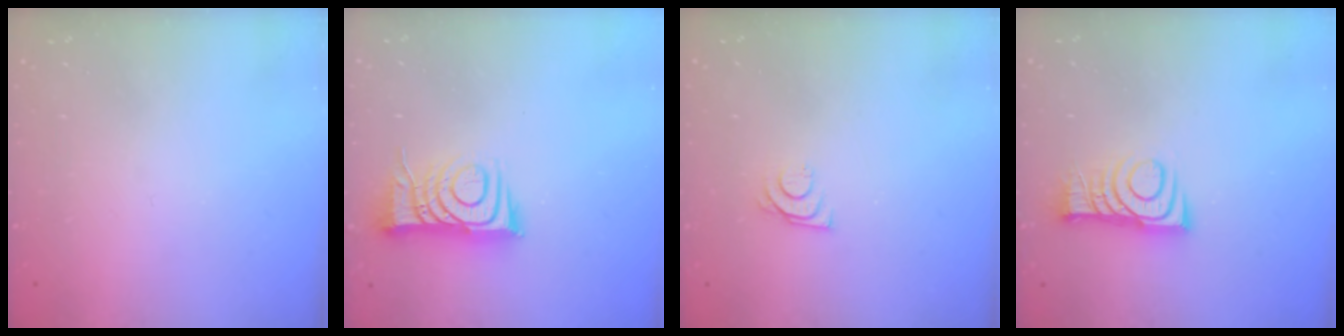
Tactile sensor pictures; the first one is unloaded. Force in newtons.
{"total": 9.8, "press": 9.8, "slide": 1.2}
{"total": 5.7, "press": 5.7, "slide": 0.5}
{"total": 8.7, "press": 8.7, "slide": 0.8}